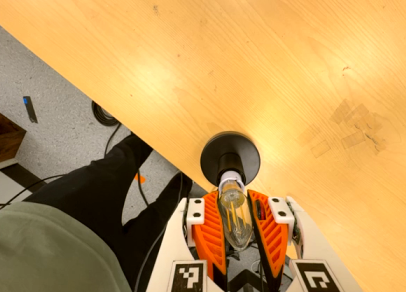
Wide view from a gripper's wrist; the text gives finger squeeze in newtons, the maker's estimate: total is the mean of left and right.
{"total": 20.8, "left": 22.4, "right": 19.2}